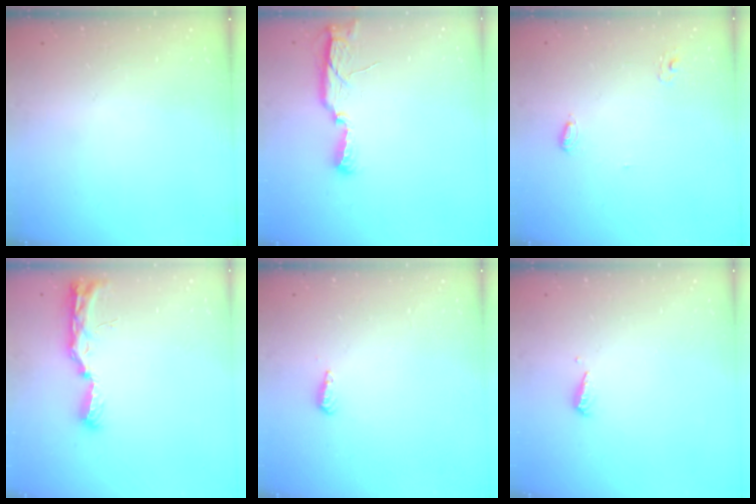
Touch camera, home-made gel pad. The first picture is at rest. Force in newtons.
{"total": 9.0, "press": 7.8, "slide": 4.5}
{"total": 4.2, "press": 4.2, "slide": 0.3}
{"total": 8.8, "press": 8.7, "slide": 0.9}
{"total": 5.3, "press": 5.2, "slide": 1.1}
{"total": 3.1, "press": 3.1, "slide": 0.2}